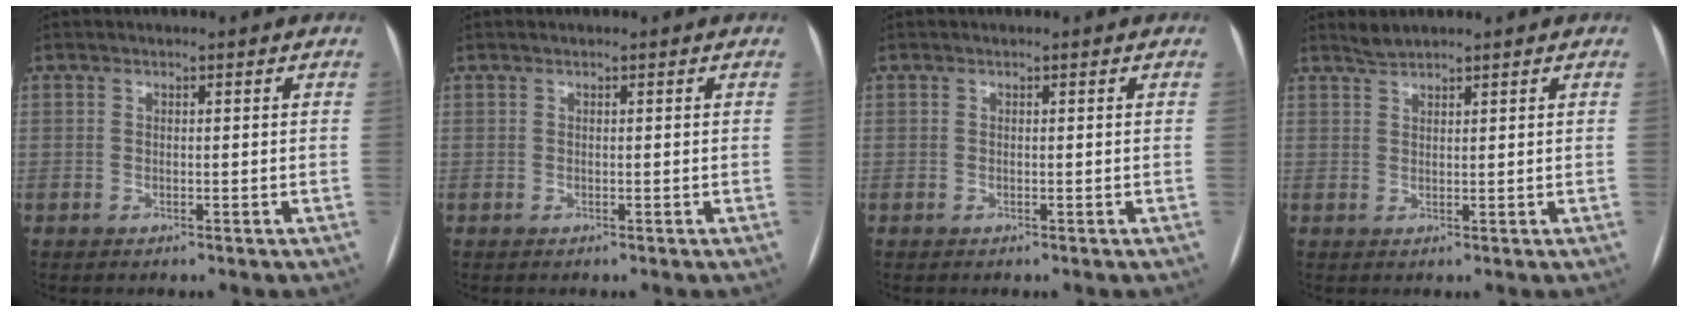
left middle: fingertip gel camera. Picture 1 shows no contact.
{"total": 0.0}
{"total": 0.0}
{"total": 1.7, "force": [1.7, 0.0, 0.3], "torque": [-0.010, 0.007, 0.039]}